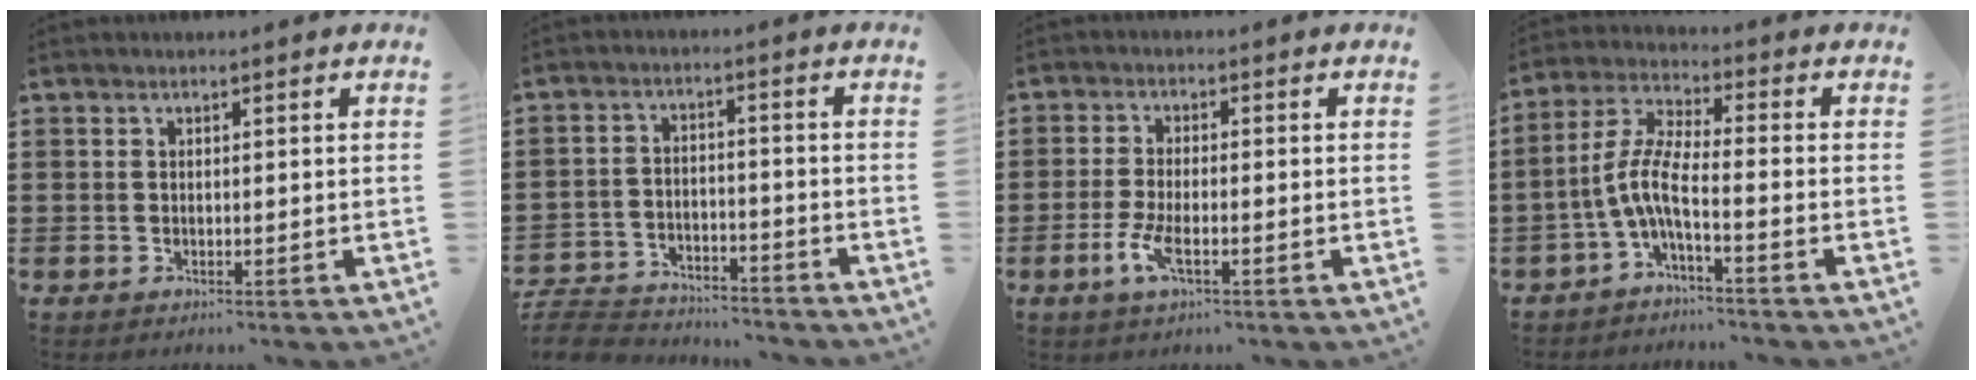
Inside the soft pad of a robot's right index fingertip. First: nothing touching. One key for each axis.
{"total": 5.9, "fx": -5.7, "fy": 0.9, "fz": 0.8, "tx": -0.030, "ty": 0.004, "tz": -0.119}
{"total": 4.4, "fx": -1.9, "fy": 1.2, "fz": 3.8, "tx": -0.090, "ty": -0.011, "tz": -0.040}
{"total": 6.3, "fx": -2.6, "fy": 1.5, "fz": 5.5, "tx": -0.143, "ty": -0.013, "tz": -0.060}